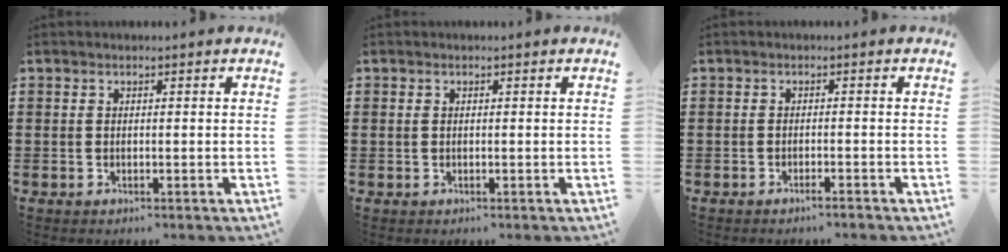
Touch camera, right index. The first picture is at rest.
{"total": 0.5, "force": [0.1, 0.4, 0.3], "torque": [-0.008, 0.002, 0.002]}
{"total": 1.2, "force": [-1.1, -0.2, 0.5], "torque": [-0.010, -0.003, -0.020]}